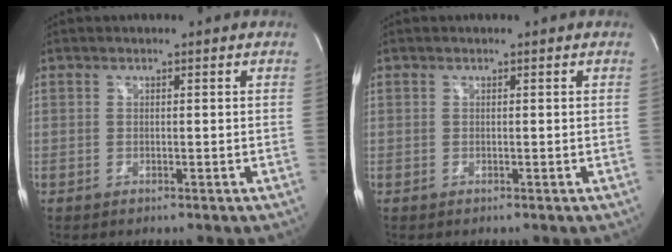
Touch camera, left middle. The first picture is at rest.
{"total": 0.0}